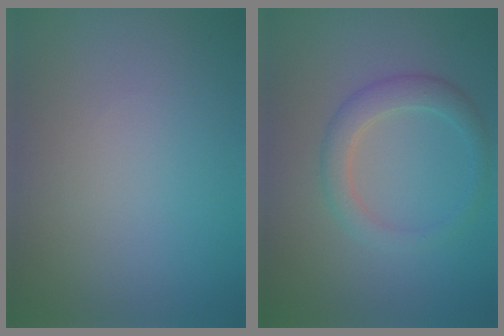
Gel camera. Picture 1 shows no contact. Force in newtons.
{"total": 2.7, "press": 2.7, "slide": 0.1}